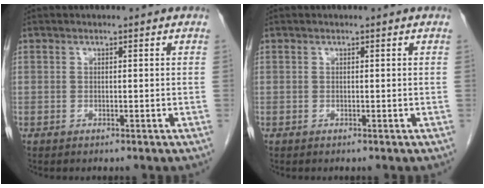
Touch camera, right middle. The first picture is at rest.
{"total": 0.0}